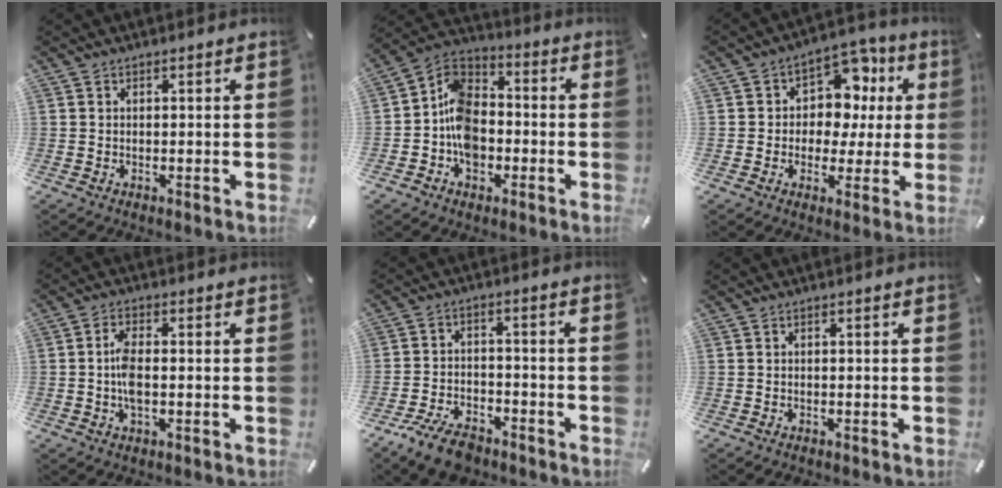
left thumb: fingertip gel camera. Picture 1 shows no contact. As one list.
[{"total": 11.7, "force": [-3.7, 9.4, 5.9], "torque": [-0.132, 0.032, -0.069]}, {"total": 10.2, "force": [3.1, 8.6, 4.5], "torque": [-0.065, -0.017, 0.057]}, {"total": 5.2, "force": [-0.7, 2.2, 4.7], "torque": [-0.102, 0.000, -0.018]}, {"total": 9.2, "force": [-7.0, 4.1, 4.3], "torque": [-0.077, 0.040, -0.130]}, {"total": 1.0, "force": [-0.8, 0.4, 0.4], "torque": [-0.008, 0.001, -0.016]}]